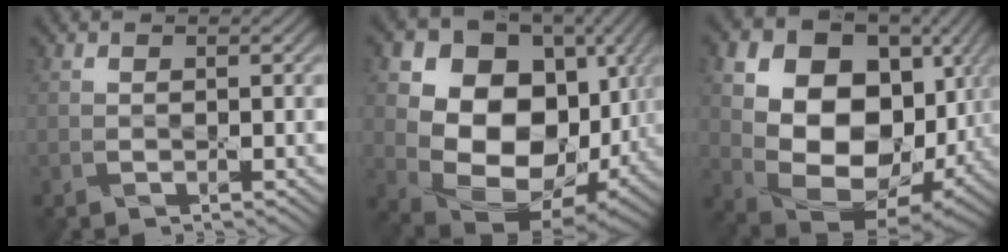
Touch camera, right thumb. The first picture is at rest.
{"total": 17.2, "force": [2.3, 12.7, 11.3], "torque": [-0.213, -0.029, 0.064]}
{"total": 18.9, "force": [2.5, 13.6, 12.8], "torque": [-0.251, -0.014, 0.080]}